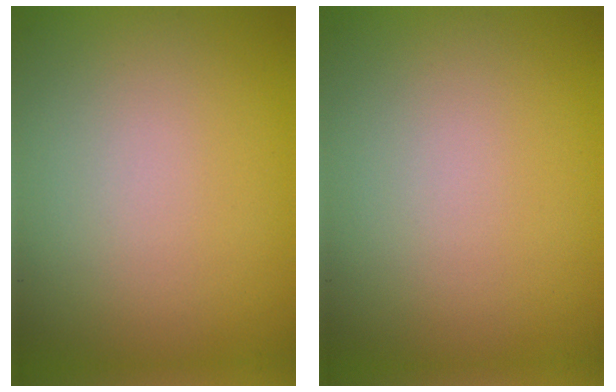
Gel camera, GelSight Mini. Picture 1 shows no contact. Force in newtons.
{"total": 0.0}